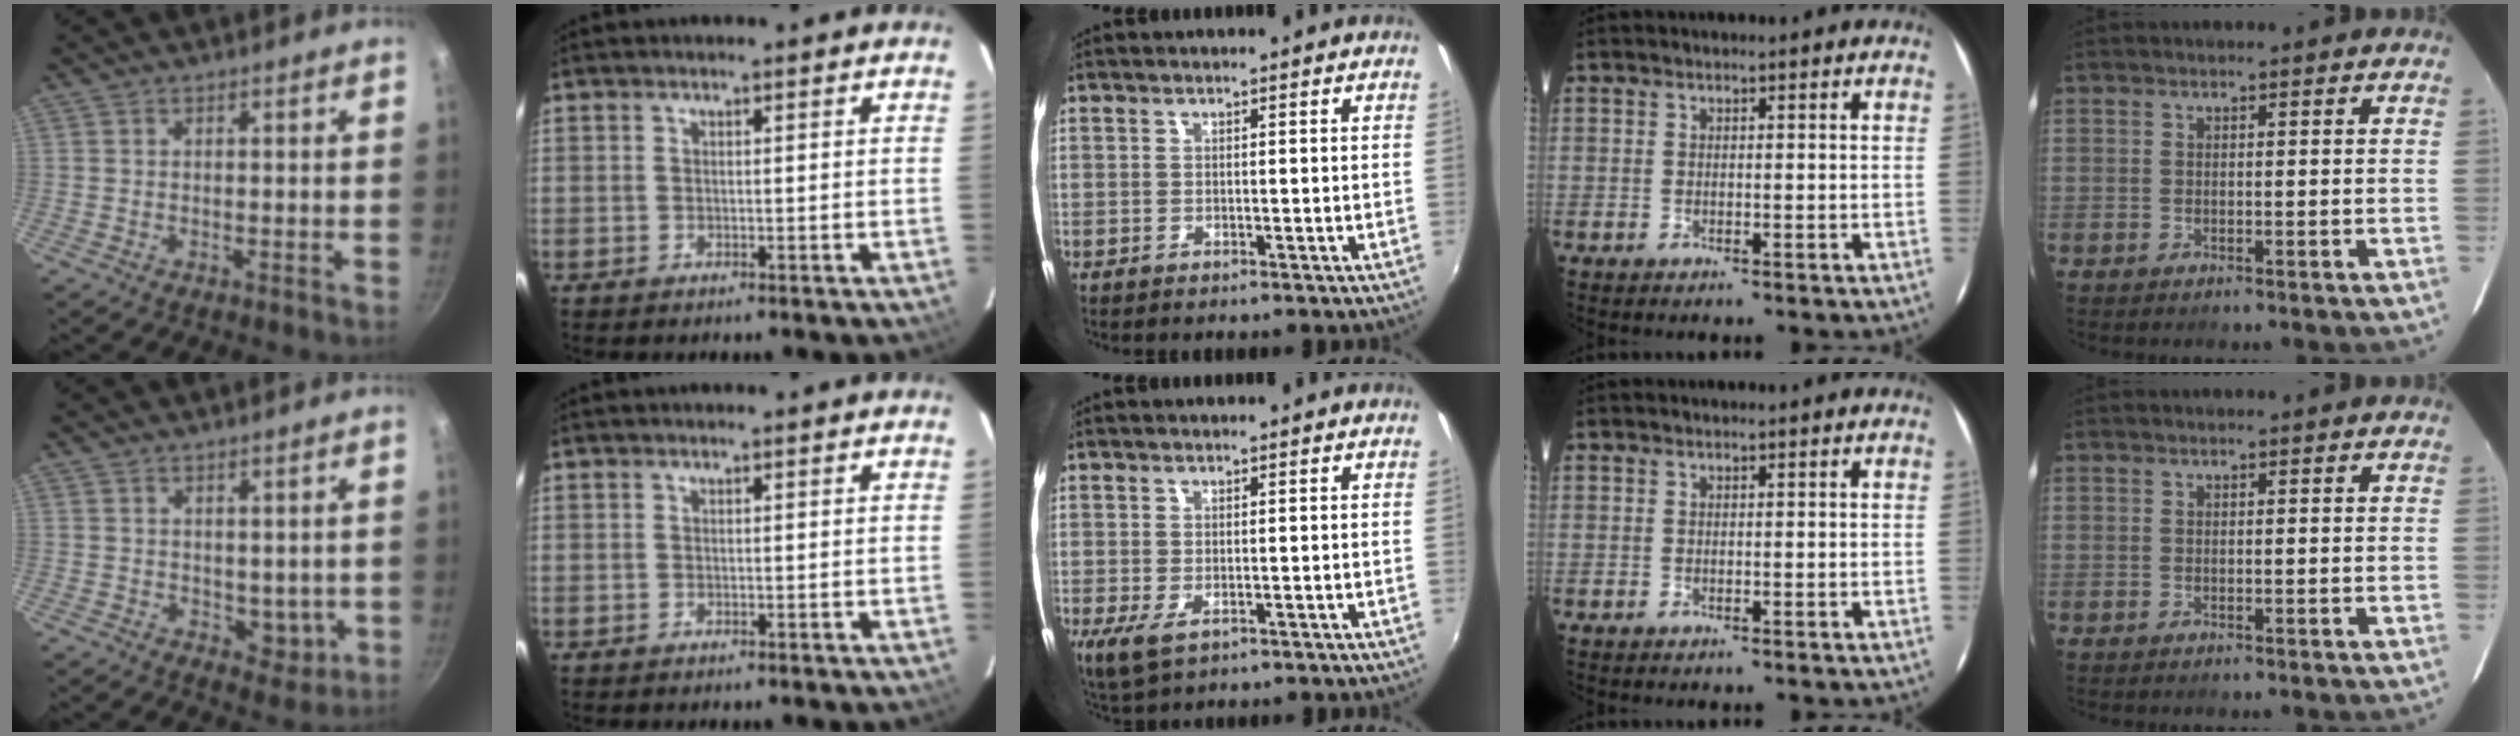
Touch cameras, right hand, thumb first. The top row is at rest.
{"thumb": {"total": 4.8, "force": [0.7, 3.3, 3.4], "torque": [-0.028, -0.013, 0.019]}, "middle": {"total": 4.1, "force": [-1.4, 2.1, 3.3], "torque": [-0.063, -0.018, -0.019]}}